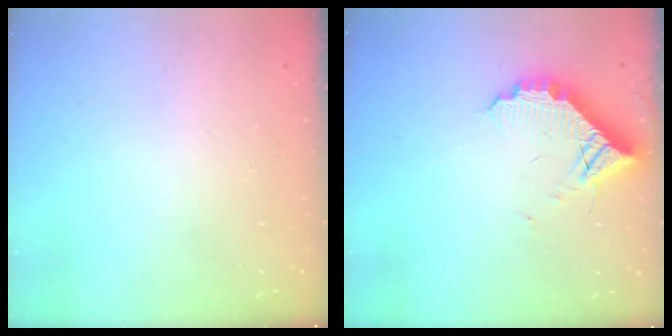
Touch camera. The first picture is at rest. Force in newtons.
{"total": 10.3, "press": 10.3, "slide": 0.5}